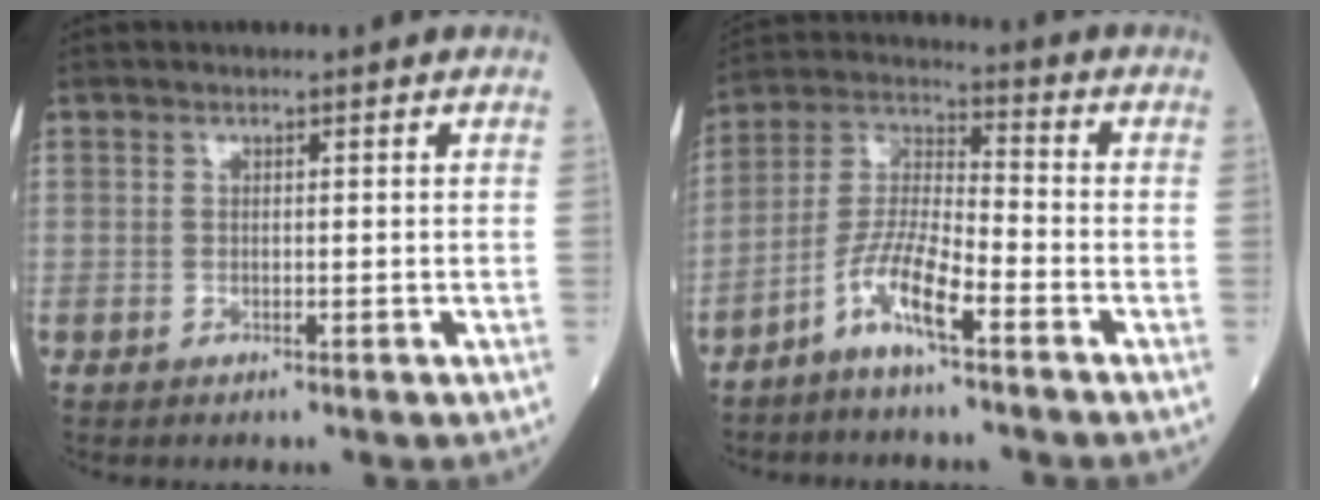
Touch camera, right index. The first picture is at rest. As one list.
[{"total": 8.4, "force": [-5.1, 1.0, 6.6], "torque": [-0.143, 0.001, -0.106]}]